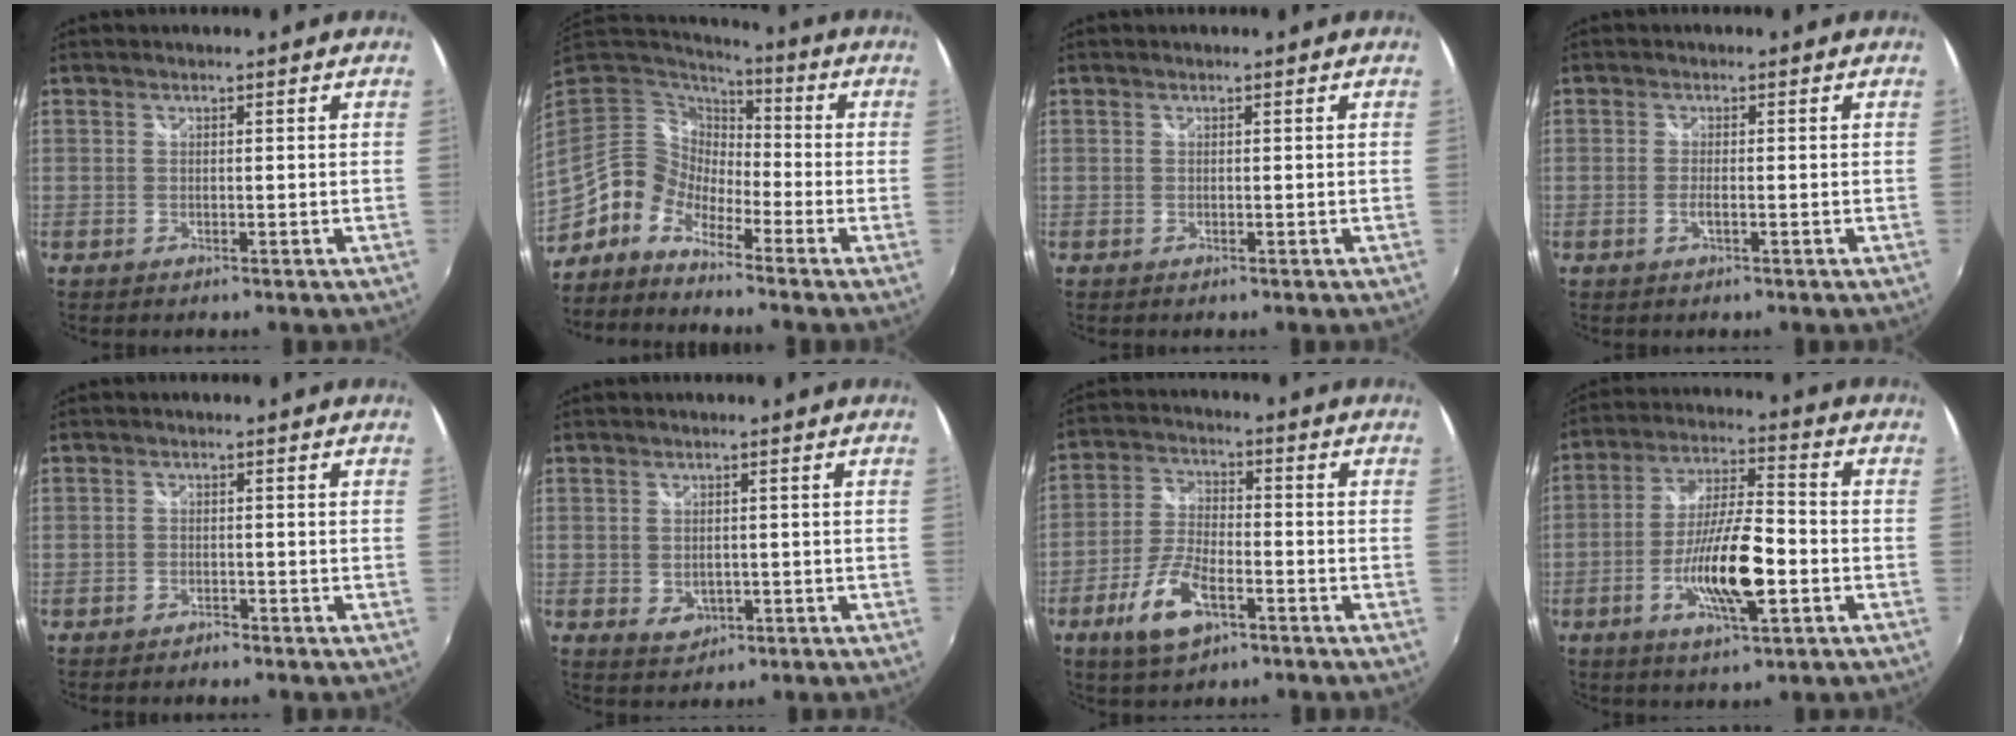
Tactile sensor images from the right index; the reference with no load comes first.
{"total": 9.7, "force": [-5.0, 7.3, 4.0], "torque": [-0.071, 0.022, -0.118]}
{"total": 0.0}
{"total": 1.6, "force": [-0.6, 0.2, 1.5], "torque": [-0.031, -0.004, -0.009]}
{"total": 1.9, "force": [-1.7, 0.7, 0.3], "torque": [-0.008, -0.004, -0.029]}
{"total": 3.7, "force": [-0.6, 2.9, 2.2], "torque": [-0.038, -0.006, -0.005]}
{"total": 10.1, "force": [-5.2, 4.3, 7.5], "torque": [-0.164, -0.005, -0.096]}
{"total": 13.5, "force": [-4.4, 3.3, 12.4], "torque": [-0.242, -0.005, -0.080]}